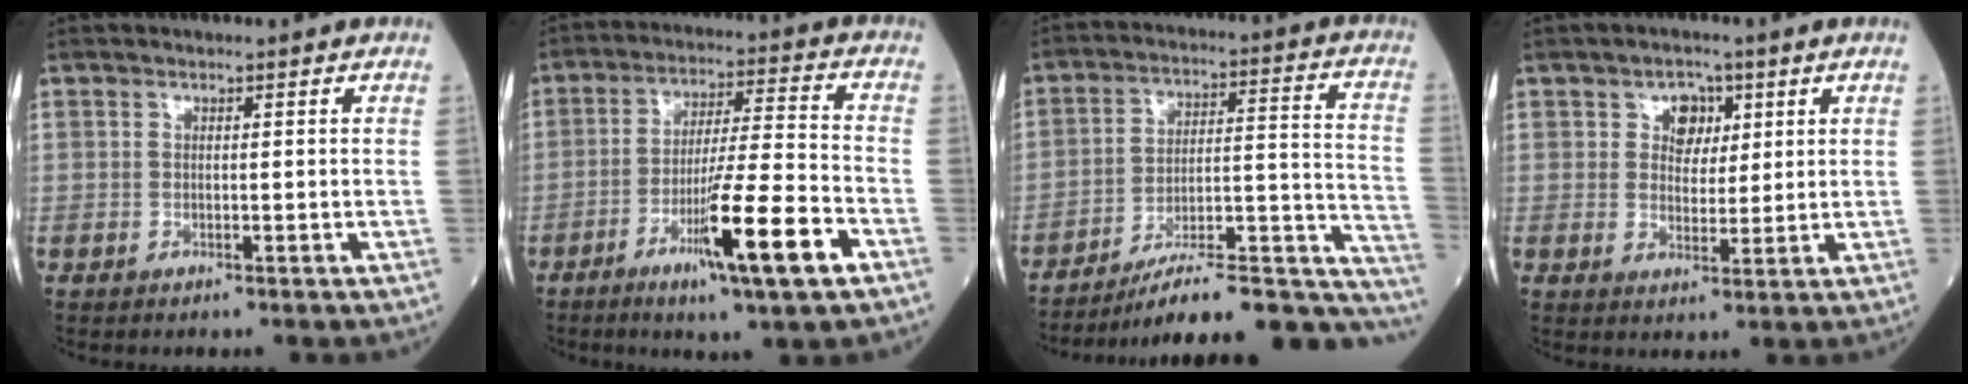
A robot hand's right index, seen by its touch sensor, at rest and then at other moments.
{"total": 13.5, "force": [-6.2, -0.2, 11.9], "torque": [-0.206, -0.018, -0.103]}
{"total": 23.9, "force": [-20.6, 3.3, 11.7], "torque": [-0.082, 0.034, -0.289]}
{"total": 4.3, "force": [1.9, 3.1, 2.3], "torque": [-0.032, 0.008, 0.034]}